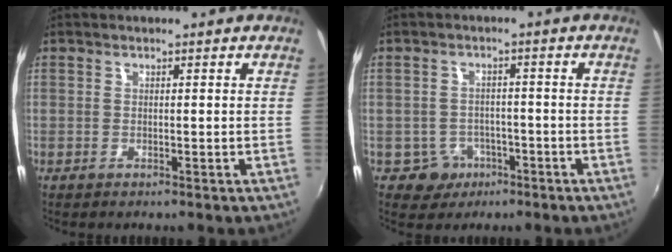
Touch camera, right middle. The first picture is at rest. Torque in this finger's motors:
{"motor_torque": [0.21, -0.08, -0.03, -0.02]}